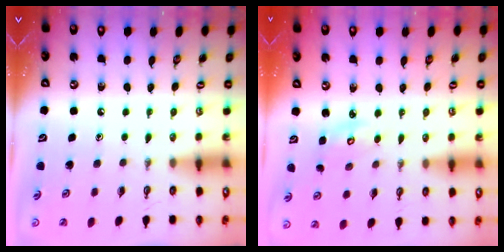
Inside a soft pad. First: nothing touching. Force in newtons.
{"total": 2.7, "press": 2.7, "slide": 0.0}